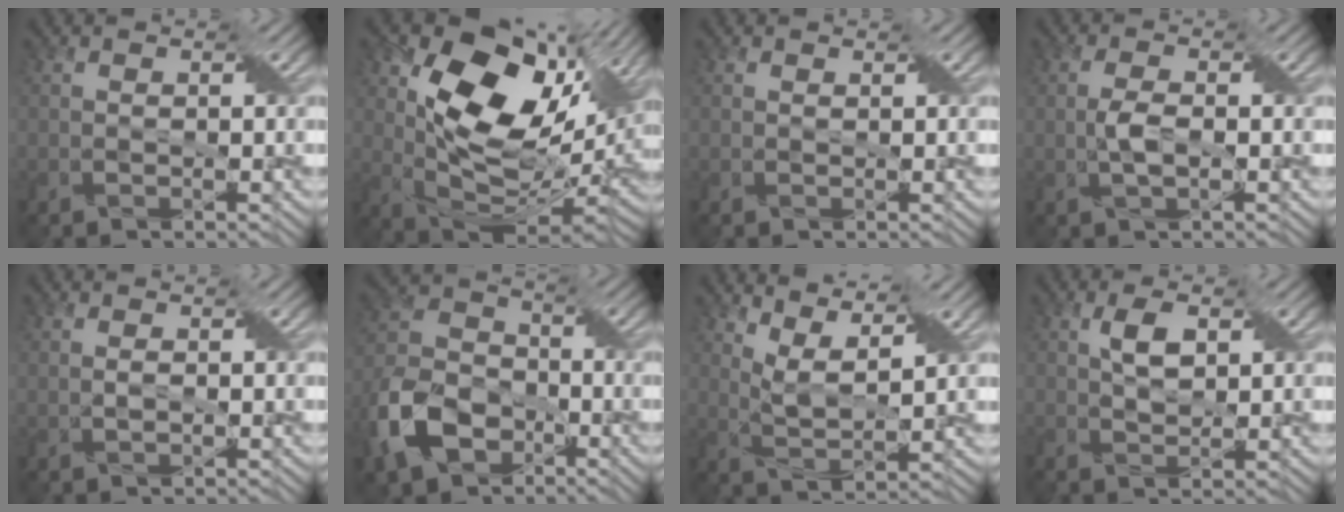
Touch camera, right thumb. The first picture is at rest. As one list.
[{"total": 18.9, "force": [6.6, 10.6, 14.2], "torque": [-0.252, 0.022, 0.115]}, {"total": 0.0}, {"total": 2.6, "force": [-0.6, 0.9, 2.3], "torque": [-0.056, 0.004, -0.013]}, {"total": 1.0, "force": [-0.2, 0.4, 0.9], "torque": [-0.018, 0.002, -0.004]}, {"total": 11.1, "force": [-5.5, 7.6, 6.0], "torque": [-0.154, -0.011, -0.128]}, {"total": 6.5, "force": [4.7, 1.6, 4.2], "torque": [-0.089, -0.005, 0.094]}, {"total": 3.4, "force": [1.1, 1.6, 2.8], "torque": [-0.063, 0.005, 0.023]}]